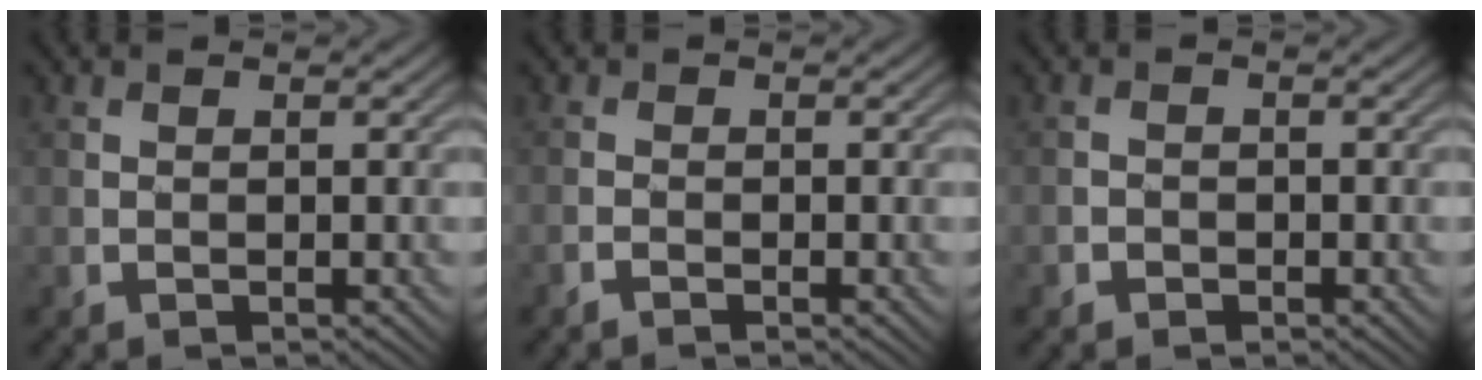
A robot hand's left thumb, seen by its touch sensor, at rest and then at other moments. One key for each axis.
{"total": 1.2, "fx": -0.9, "fy": 0.7, "fz": 0.3, "tx": -0.009, "ty": -0.002, "tz": -0.022}
{"total": 1.1, "fx": -0.7, "fy": 0.8, "fz": 0.1, "tx": 0.001, "ty": -0.004, "tz": -0.014}